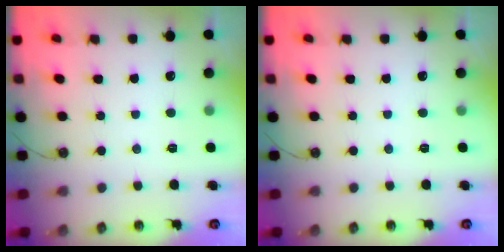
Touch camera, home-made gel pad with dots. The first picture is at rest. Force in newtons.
{"total": 0.0}